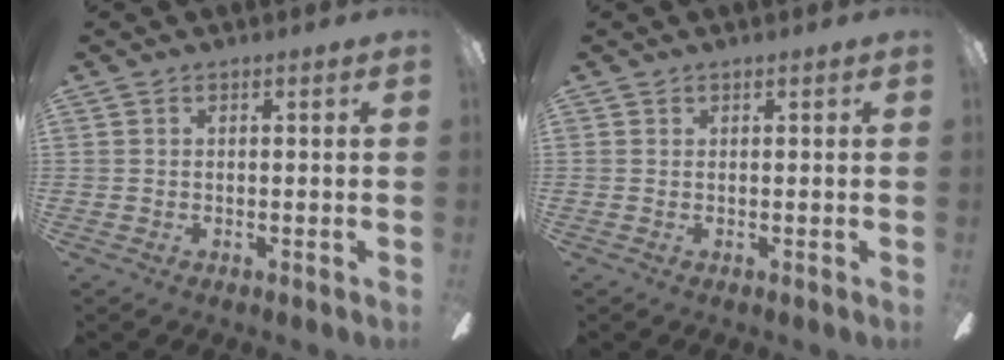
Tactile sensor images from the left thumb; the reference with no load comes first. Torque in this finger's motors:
{"motor_torque": [0.00, 0.00, -0.07, 0.07, 0.00]}